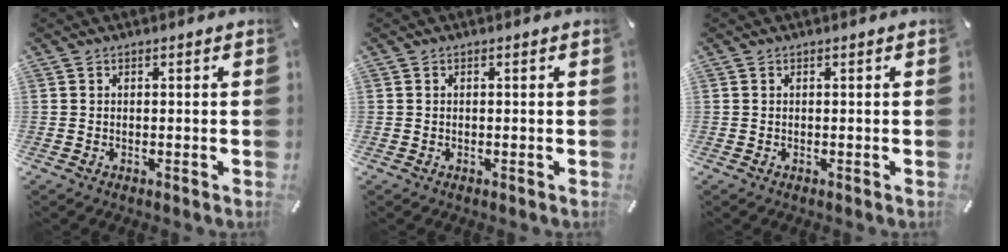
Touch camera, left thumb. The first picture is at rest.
{"total": 0.0}
{"total": 0.0}